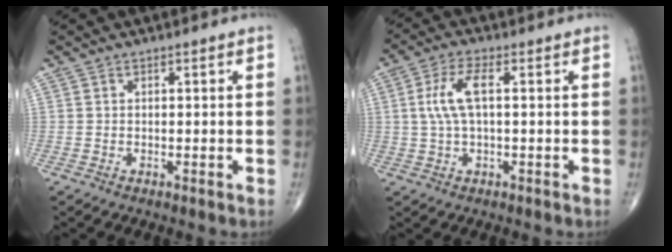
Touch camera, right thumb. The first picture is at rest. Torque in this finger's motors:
{"motor_torque": [-0.38, 0.62, -0.08, -0.17, 0.18]}